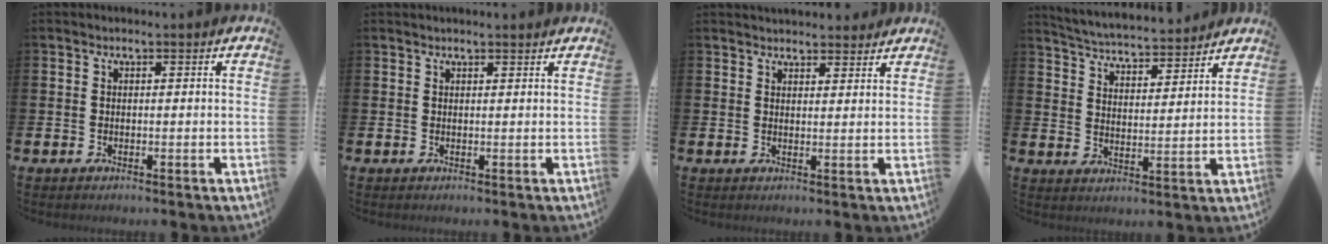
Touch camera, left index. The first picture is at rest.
{"total": 0.8, "force": [0.8, -0.1, 0.2], "torque": [0.006, -0.004, 0.014]}
{"total": 3.0, "force": [2.9, 0.7, 0.0], "torque": [0.004, -0.015, 0.051]}
{"total": 5.0, "force": [4.9, 0.6, 0.4], "torque": [-0.038, -0.038, 0.085]}